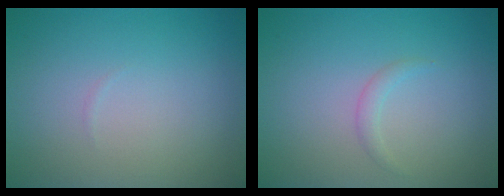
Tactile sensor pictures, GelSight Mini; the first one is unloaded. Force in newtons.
{"total": 0.9, "press": 0.9, "slide": 0.1}